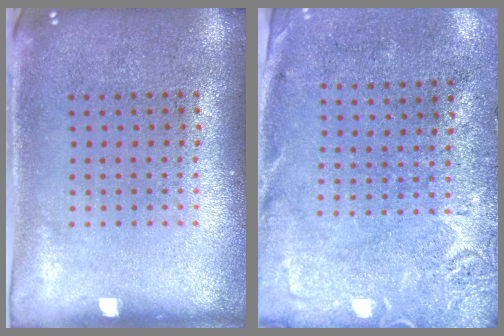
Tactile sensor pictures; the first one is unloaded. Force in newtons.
{"total": 2.8, "press": 2.2, "slide": 1.7}